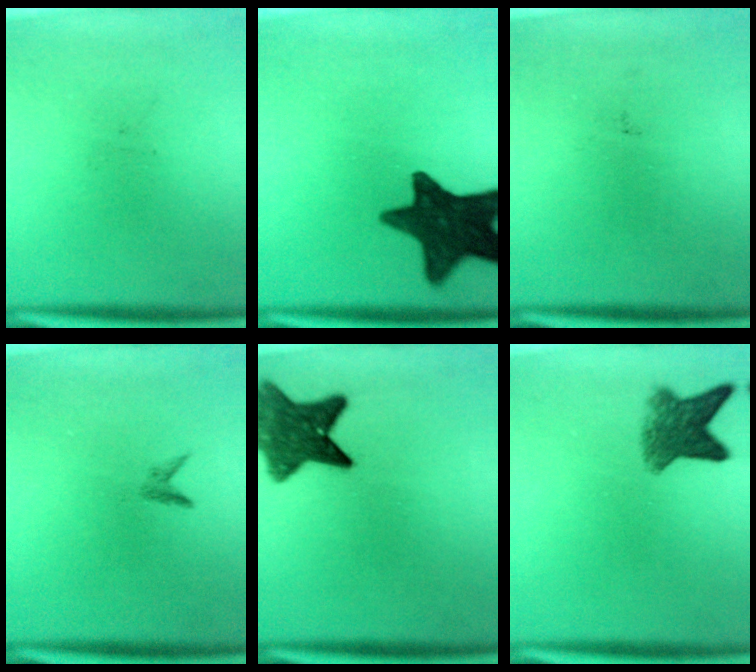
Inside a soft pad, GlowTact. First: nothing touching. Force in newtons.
{"total": 14.6}
{"total": 0.0}
{"total": 0.8}
{"total": 8.9}
{"total": 5.7}